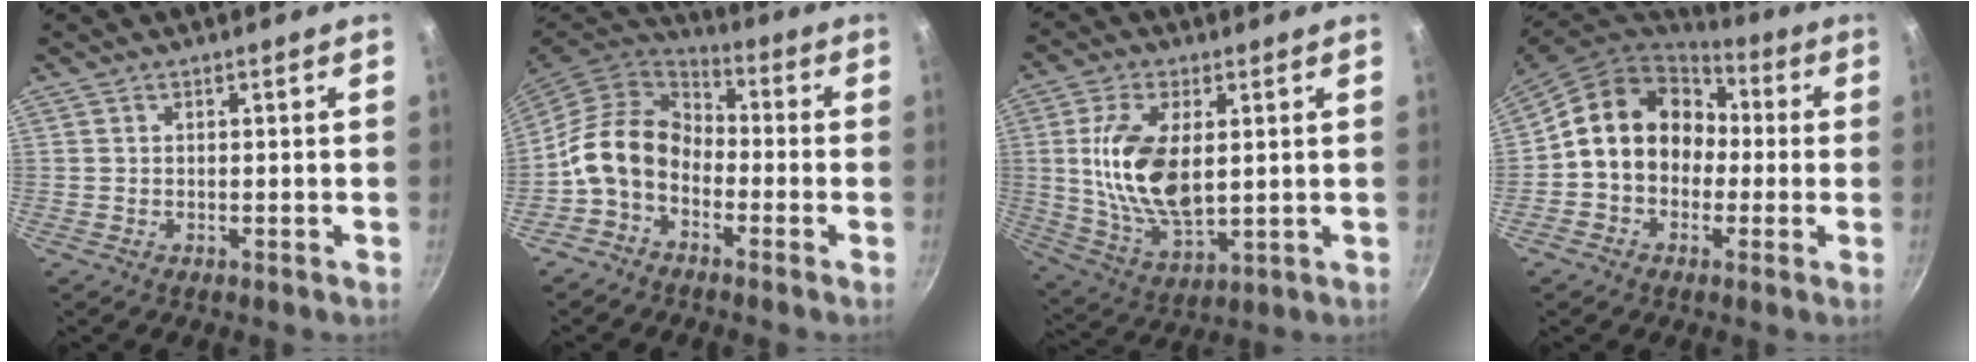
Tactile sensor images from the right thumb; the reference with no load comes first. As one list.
[{"total": 11.9, "force": [-3.1, 8.8, 7.4], "torque": [-0.109, 0.043, -0.079]}, {"total": 15.1, "force": [2.1, 7.8, 12.8], "torque": [-0.240, -0.012, 0.046]}, {"total": 15.4, "force": [0.5, 12.8, 8.5], "torque": [-0.109, 0.048, -0.007]}]